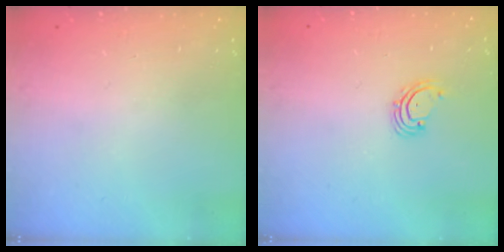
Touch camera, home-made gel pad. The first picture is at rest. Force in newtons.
{"total": 2.0, "press": 2.0, "slide": 0.4}